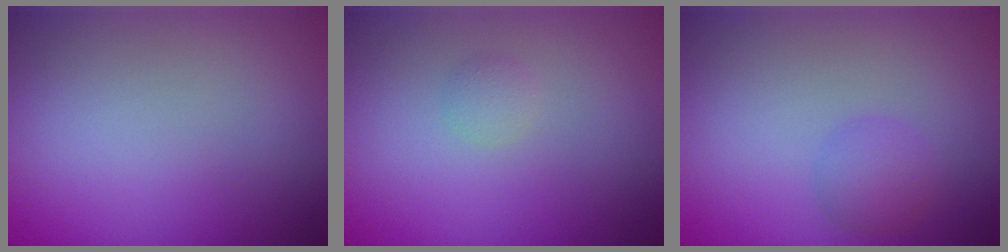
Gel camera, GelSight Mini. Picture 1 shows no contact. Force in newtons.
{"total": 0.9, "press": 0.9, "slide": 0.0}
{"total": 2.1, "press": 2.1, "slide": 0.1}